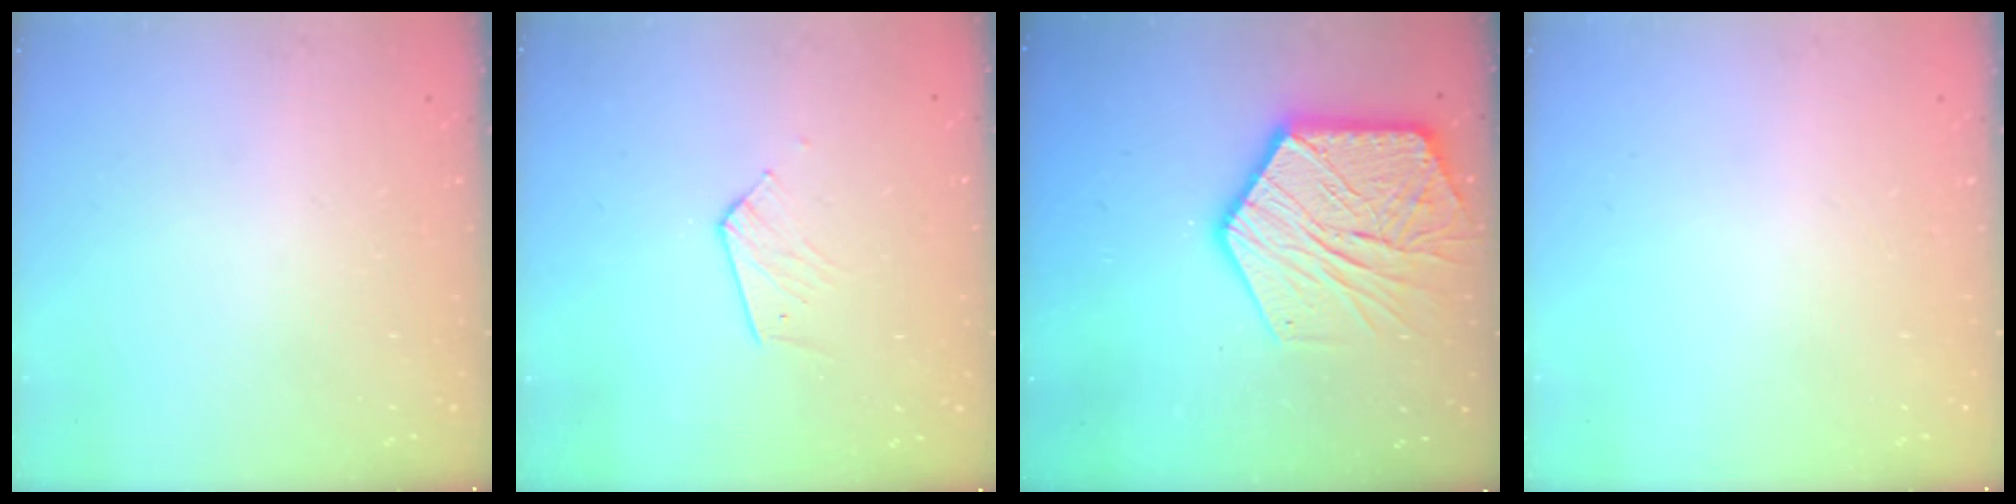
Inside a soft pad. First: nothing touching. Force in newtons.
{"total": 4.9, "press": 4.8, "slide": 0.4}
{"total": 20.8, "press": 20.8, "slide": 1.2}
{"total": 0.0}